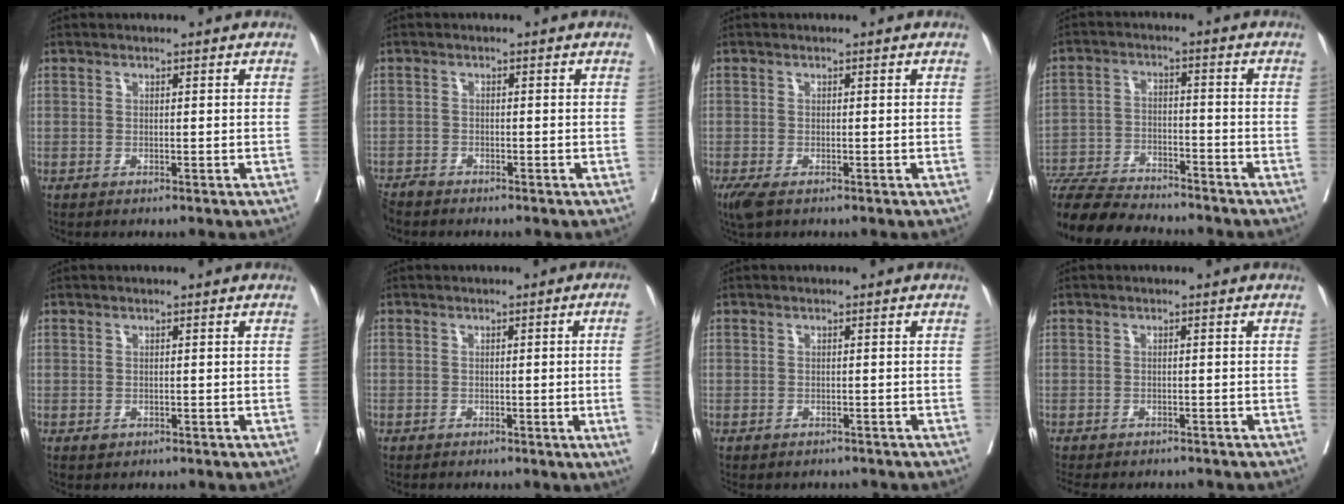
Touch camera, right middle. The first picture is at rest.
{"total": 3.0, "force": [-2.9, 0.4, 0.6], "torque": [-0.009, -0.011, -0.056]}
{"total": 3.1, "force": [-2.0, 1.2, 2.1], "torque": [-0.047, -0.013, -0.034]}
{"total": 13.5, "force": [-12.5, 1.8, 4.8], "torque": [-0.077, -0.009, -0.203]}
{"total": 0.9, "force": [-0.4, 0.7, 0.3], "torque": [-0.004, 0.002, -0.001]}
{"total": 4.1, "force": [-0.7, -1.5, 3.8], "torque": [-0.041, -0.008, -0.011]}
{"total": 2.7, "force": [-2.4, 1.2, 0.3], "torque": [-0.009, 0.000, -0.034]}
{"total": 7.4, "force": [-6.4, 2.7, 2.3], "torque": [-0.040, -0.007, -0.084]}